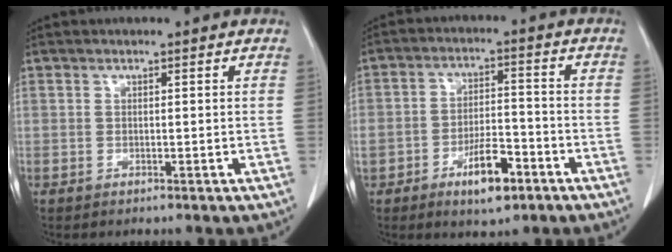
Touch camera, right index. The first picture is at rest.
{"total": 8.0, "force": [-4.4, 3.2, 5.9], "torque": [-0.103, 0.008, -0.070]}